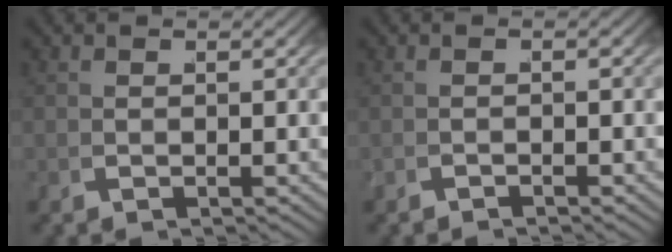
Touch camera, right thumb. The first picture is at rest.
{"total": 0.9, "force": [-0.6, -0.6, -0.3], "torque": [0.014, 0.002, -0.015]}